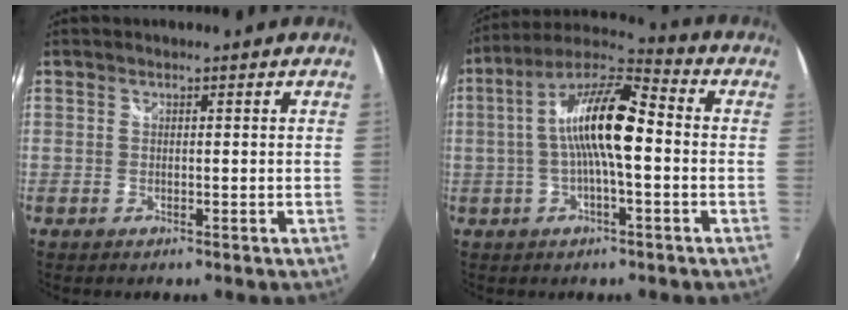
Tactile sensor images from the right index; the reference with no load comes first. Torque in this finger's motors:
{"motor_torque": [1.84, 0.30, 0.83, 0.21]}